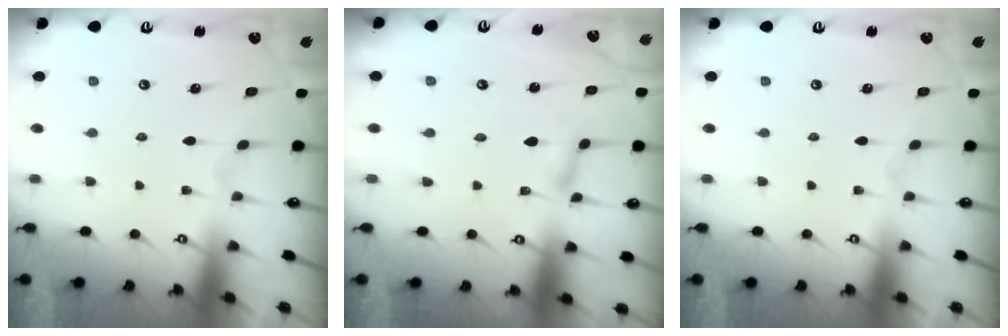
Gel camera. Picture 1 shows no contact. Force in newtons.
{"total": 2.7, "press": 2.7, "slide": 0.1}
{"total": 0.0}